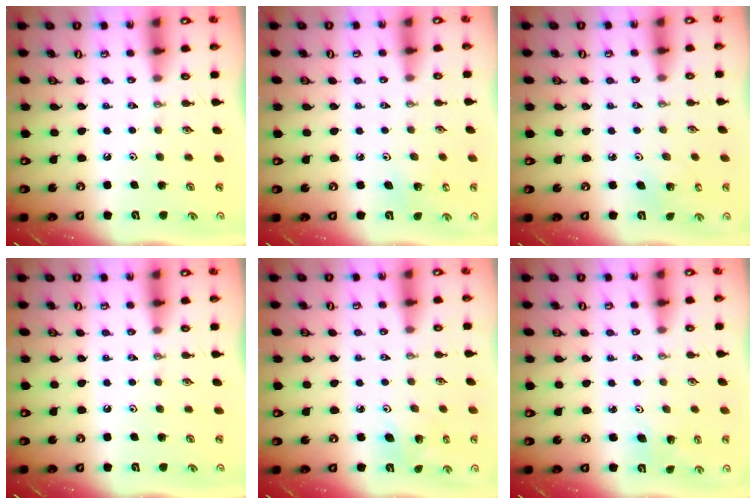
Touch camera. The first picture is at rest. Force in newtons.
{"total": 2.7, "press": 2.7, "slide": 0.2}
{"total": 2.0, "press": 2.0, "slide": 0.1}
{"total": 0.0}
{"total": 3.5, "press": 3.5, "slide": 0.3}
{"total": 2.8, "press": 2.5, "slide": 1.3}